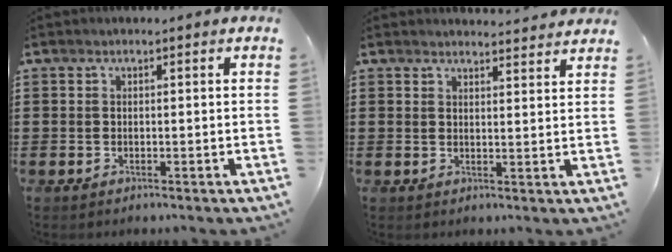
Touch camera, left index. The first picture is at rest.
{"total": 2.7, "force": [2.7, -0.1, 0.0], "torque": [-0.001, -0.015, 0.049]}